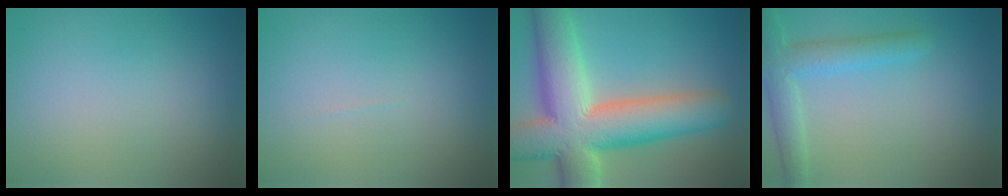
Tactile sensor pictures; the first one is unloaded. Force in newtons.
{"total": 0.0}
{"total": 13.5, "press": 13.4, "slide": 1.0}
{"total": 3.8, "press": 3.8, "slide": 0.3}